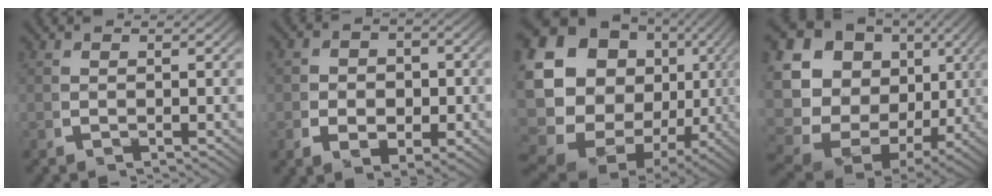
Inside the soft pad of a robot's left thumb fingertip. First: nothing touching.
{"total": 4.2, "force": [-0.8, 3.1, 2.8], "torque": [-0.033, -0.013, -0.012]}
{"total": 19.8, "force": [0.9, 14.9, 12.9], "torque": [-0.280, -0.035, 0.021]}
{"total": 19.0, "force": [0.8, 15.4, 11.0], "torque": [-0.241, -0.034, 0.009]}